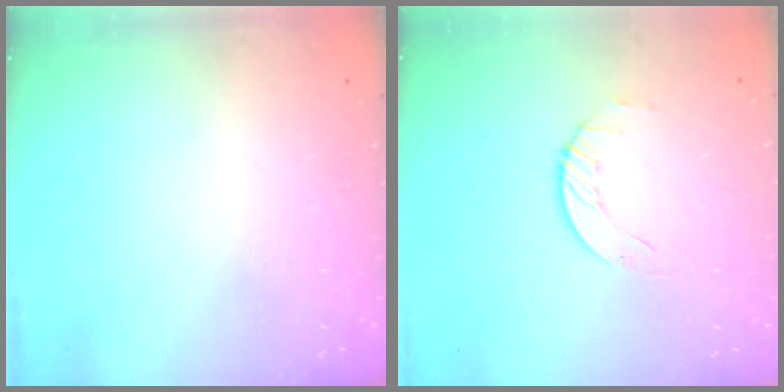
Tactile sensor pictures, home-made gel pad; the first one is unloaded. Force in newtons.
{"total": 2.3, "press": 2.3, "slide": 0.3}